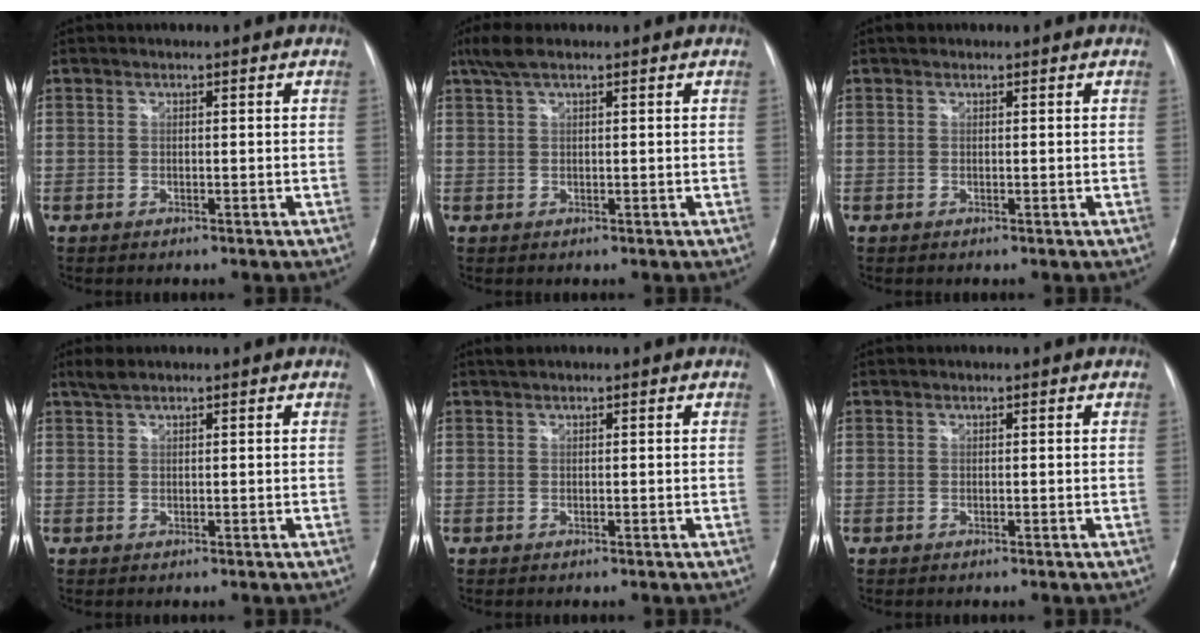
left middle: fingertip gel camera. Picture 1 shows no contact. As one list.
[{"total": 3.6, "force": [2.5, 0.8, 2.4], "torque": [-0.059, 0.021, 0.053]}, {"total": 0.7, "force": [0.5, 0.4, 0.1], "torque": [-0.005, 0.011, 0.007]}, {"total": 1.9, "force": [1.6, 0.3, 0.9], "torque": [-0.026, 0.011, 0.034]}, {"total": 0.7, "force": [0.7, 0.1, 0.3], "torque": [-0.010, 0.012, 0.016]}, {"total": 0.0}]